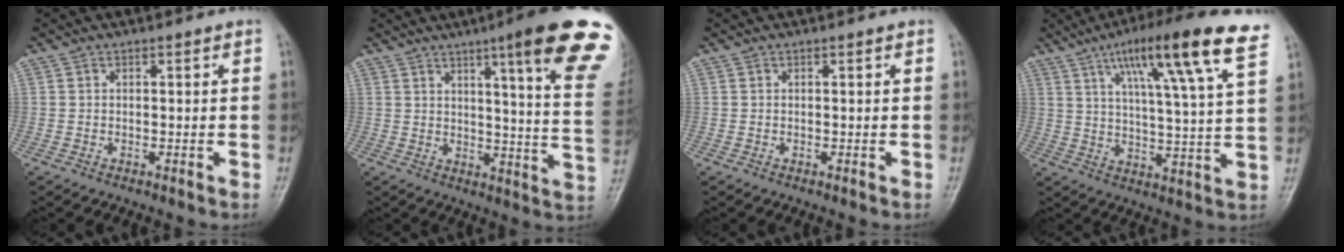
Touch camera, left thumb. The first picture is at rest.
{"total": 20.2, "force": [11.9, 1.5, 16.3], "torque": [-0.193, -0.059, 0.141]}
{"total": 0.0}
{"total": 18.4, "force": [10.0, 1.7, 15.3], "torque": [-0.229, -0.027, 0.148]}